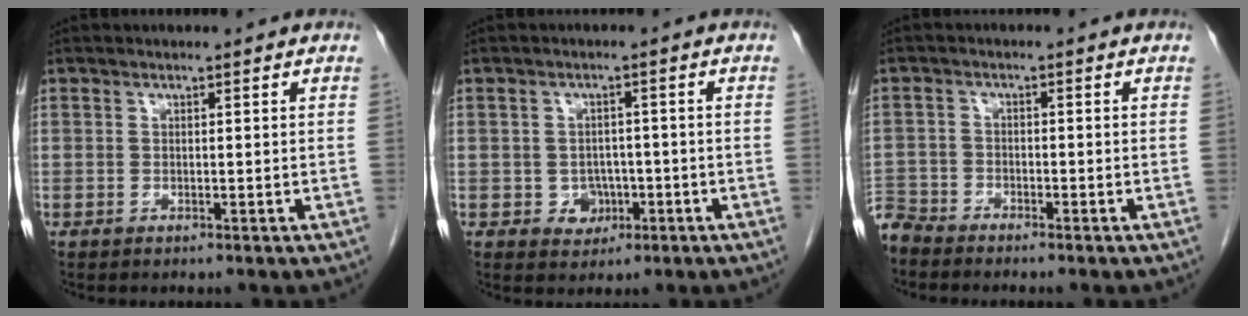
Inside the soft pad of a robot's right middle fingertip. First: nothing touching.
{"total": 3.4, "force": [-1.1, 2.9, 1.4], "torque": [-0.013, 0.006, -0.007]}
{"total": 3.8, "force": [-3.8, 0.5, -0.1], "torque": [0.008, -0.011, -0.075]}